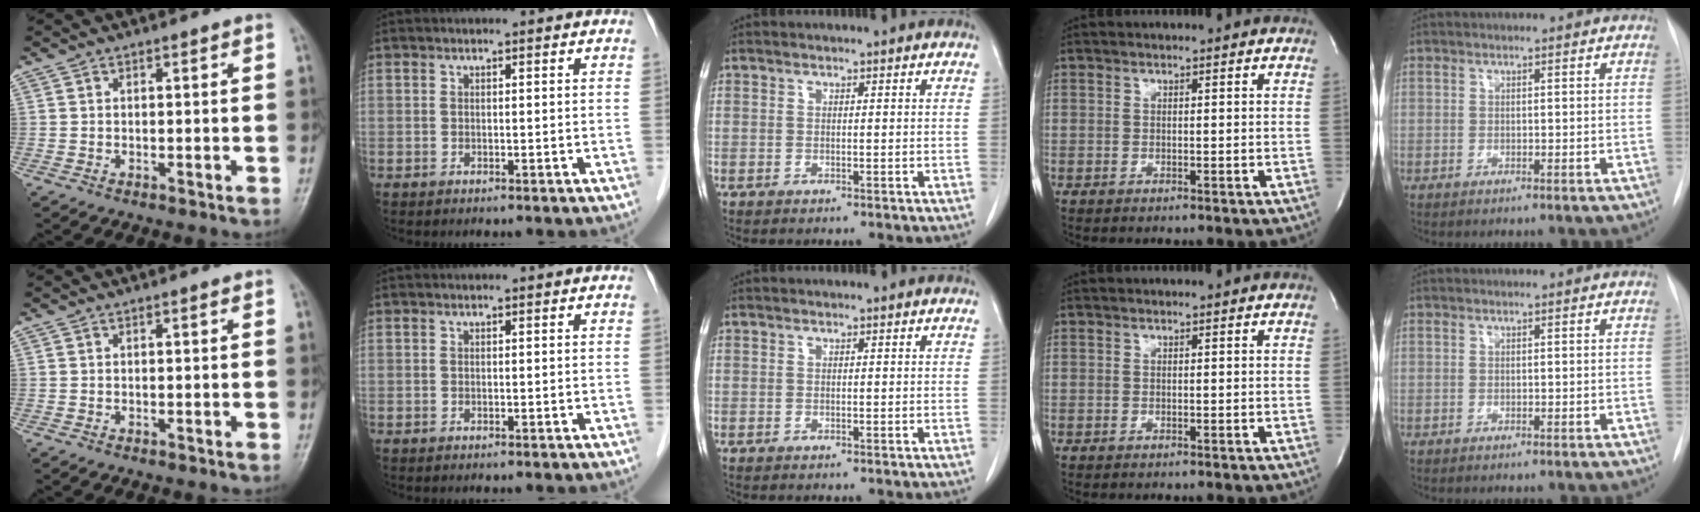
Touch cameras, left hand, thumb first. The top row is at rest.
{}